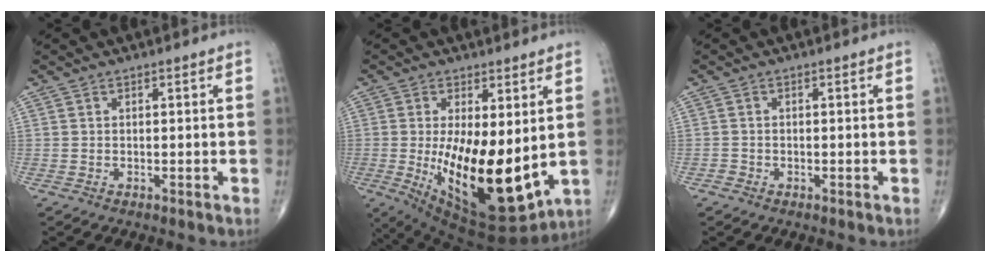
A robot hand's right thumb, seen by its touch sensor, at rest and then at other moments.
{"total": 19.1, "force": [-0.8, 7.9, 17.4], "torque": [-0.279, -0.041, 0.012]}
{"total": 0.7, "force": [-0.4, 0.6, 0.0], "torque": [0.000, 0.003, -0.010]}